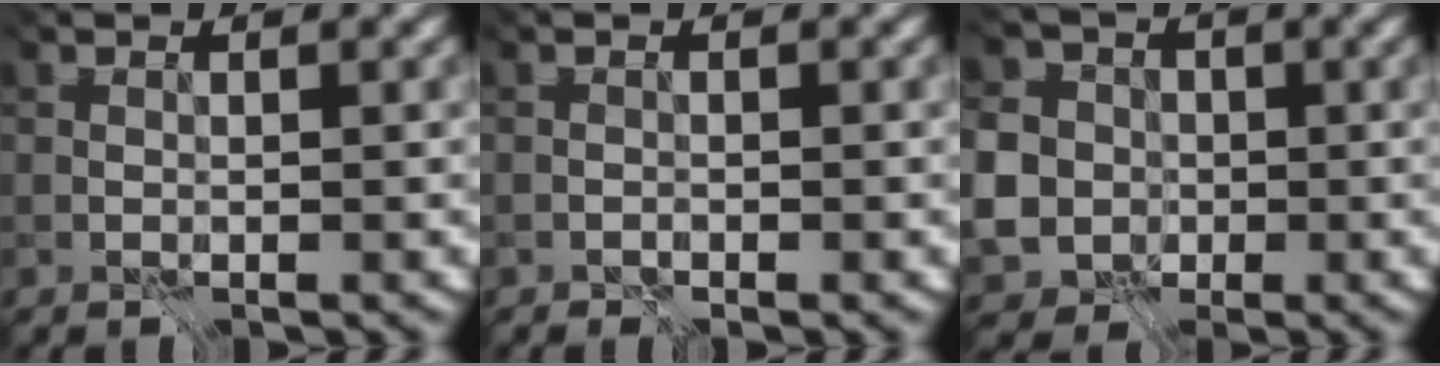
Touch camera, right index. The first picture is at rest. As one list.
[{"total": 1.4, "force": [-1.3, -0.4, -0.5], "torque": [0.012, -0.003, -0.032]}, {"total": 11.0, "force": [-1.2, 10.2, 4.0], "torque": [-0.149, 0.012, -0.020]}]